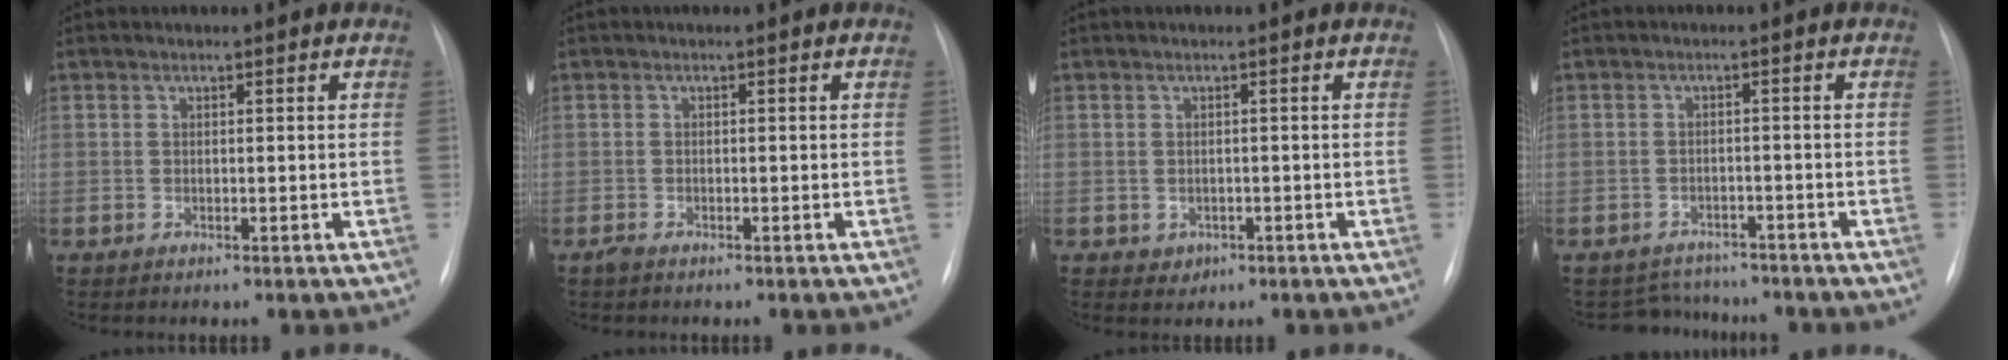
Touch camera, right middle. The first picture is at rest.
{"total": 0.9, "force": [-0.7, 0.2, 0.4], "torque": [-0.013, -0.003, -0.012]}
{"total": 1.6, "force": [-0.6, 1.4, 0.4], "torque": [-0.004, 0.004, -0.003]}
{"total": 4.8, "force": [-4.4, 1.7, -0.5], "torque": [0.005, 0.013, -0.063]}